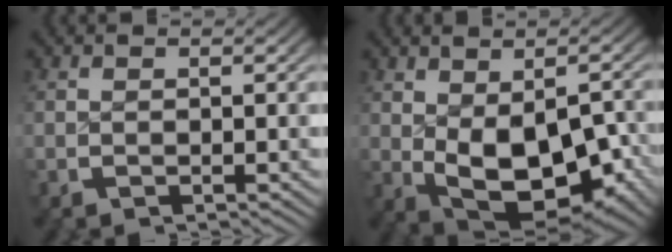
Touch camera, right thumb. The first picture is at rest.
{"total": 12.4, "force": [-2.0, 7.8, 9.5], "torque": [-0.168, -0.049, -0.001]}